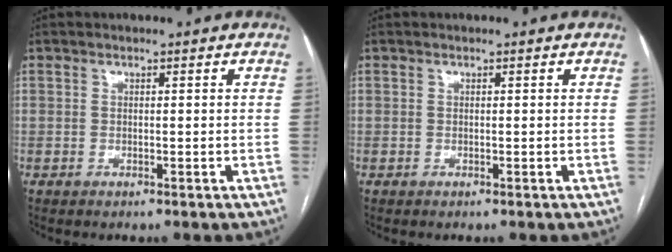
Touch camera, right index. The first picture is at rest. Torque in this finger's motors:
{"motor_torque": [0.00, 0.00, 0.00, 0.00]}